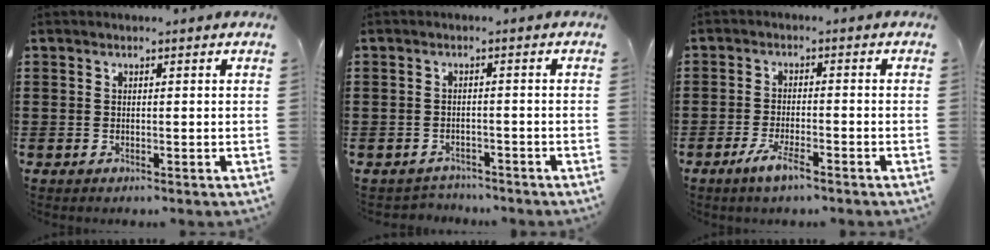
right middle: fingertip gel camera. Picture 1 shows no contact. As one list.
[{"total": 1.9, "force": [-1.8, 0.4, -0.2], "torque": [-0.004, 0.000, -0.042]}, {"total": 4.1, "force": [-2.6, 0.7, 3.0], "torque": [-0.061, -0.002, -0.049]}]